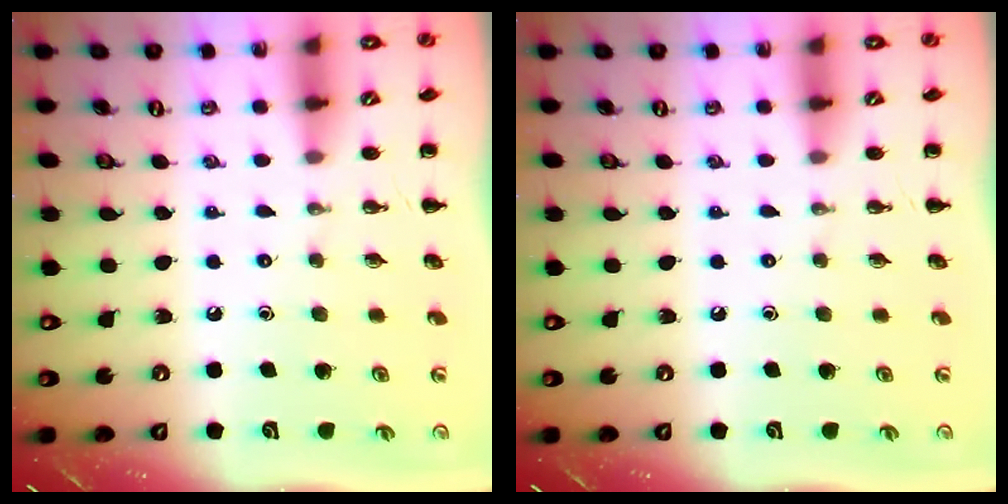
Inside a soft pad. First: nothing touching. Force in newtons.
{"total": 0.0}